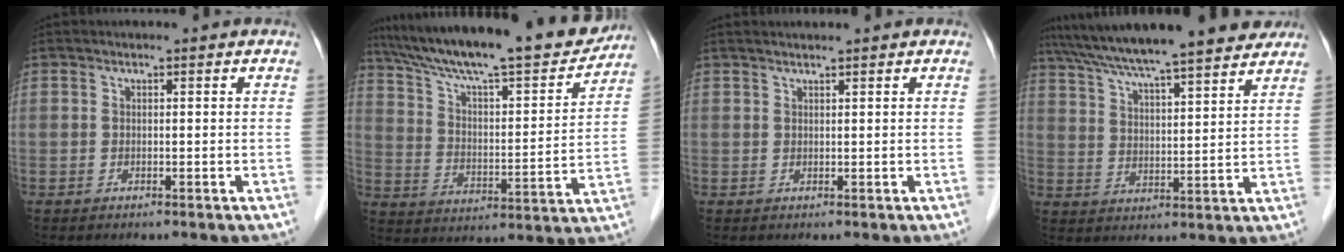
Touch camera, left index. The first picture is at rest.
{"total": 23.0, "force": [20.1, 2.4, 10.8], "torque": [-0.182, -0.010, 0.301]}
{"total": 2.1, "force": [1.9, -0.1, 1.0], "torque": [-0.011, 0.019, 0.034]}
{"total": 20.4, "force": [17.6, 1.9, 10.3], "torque": [-0.172, 0.035, 0.259]}